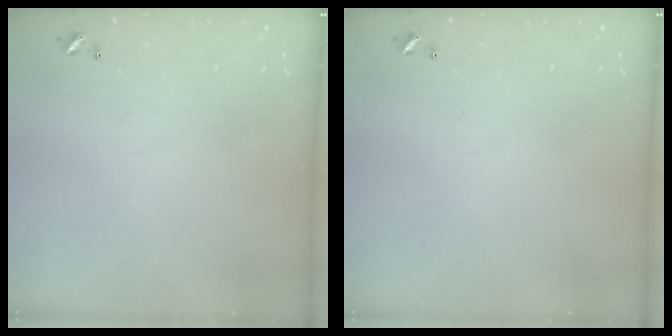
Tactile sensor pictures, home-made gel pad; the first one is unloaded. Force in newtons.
{"total": 0.0}